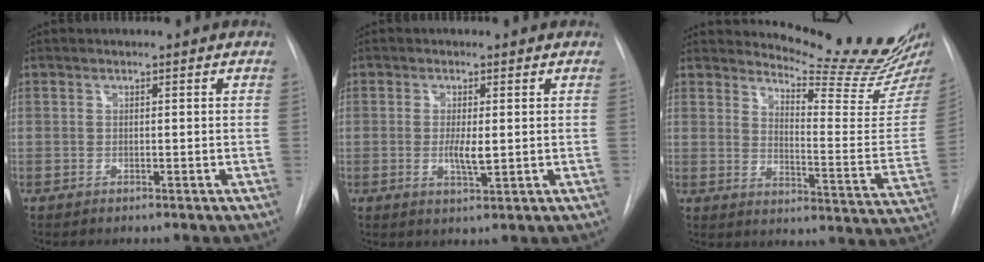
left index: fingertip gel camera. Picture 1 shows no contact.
{"total": 3.0, "force": [-0.3, 0.6, 3.0], "torque": [-0.054, -0.010, -0.005]}
{"total": 16.3, "force": [15.8, -1.2, 3.8], "torque": [-0.064, -0.142, 0.191]}